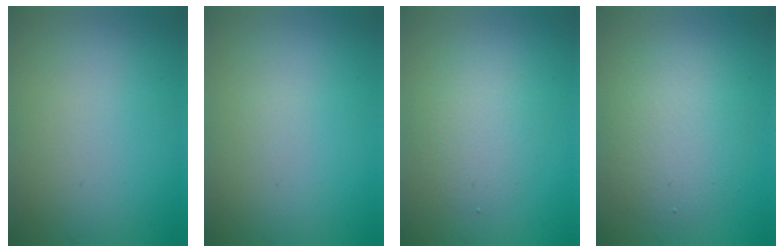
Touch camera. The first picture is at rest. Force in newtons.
{"total": 0.0}
{"total": 2.7, "press": 2.7, "slide": 0.2}
{"total": 4.3, "press": 4.3, "slide": 0.4}